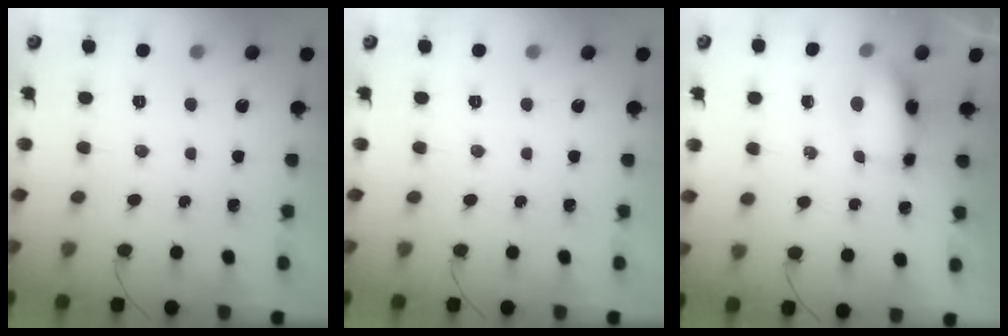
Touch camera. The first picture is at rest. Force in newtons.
{"total": 0.0}
{"total": 6.7, "press": 6.7, "slide": 0.5}